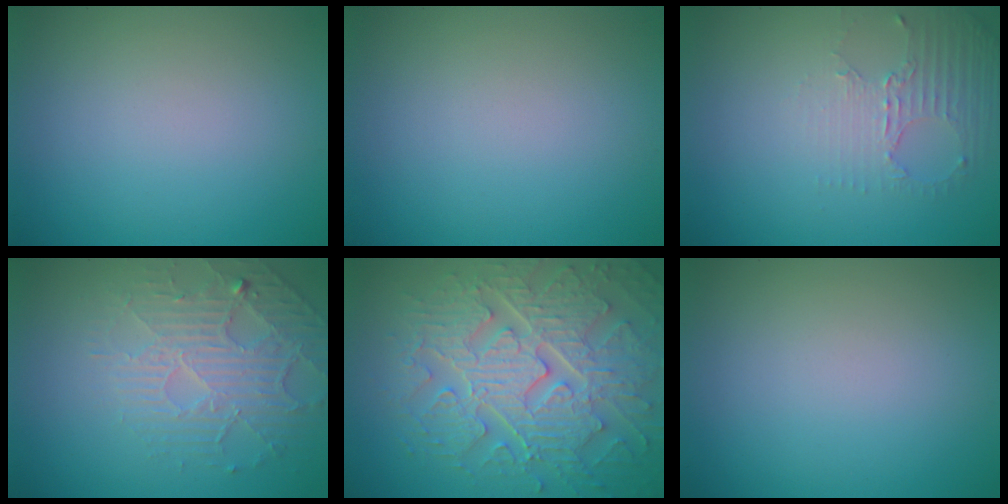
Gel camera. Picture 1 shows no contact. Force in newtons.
{"total": 0.0}
{"total": 2.6, "press": 2.0, "slide": 1.7}
{"total": 4.6, "press": 3.5, "slide": 3.0}
{"total": 9.3, "press": 6.8, "slide": 6.4}
{"total": 0.0}